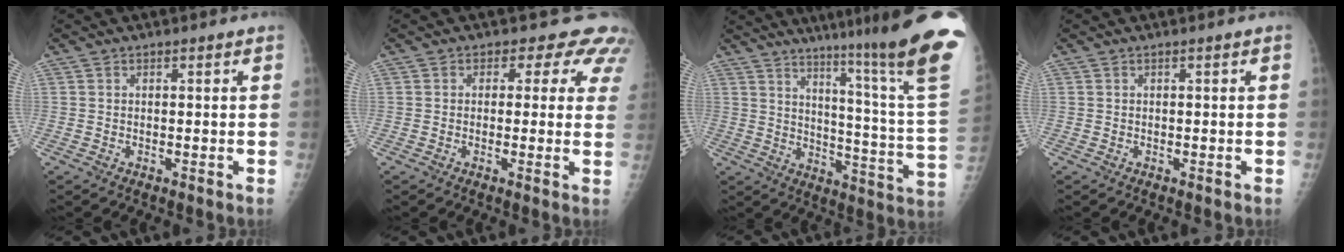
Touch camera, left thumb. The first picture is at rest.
{"total": 7.9, "force": [5.3, 4.9, 3.2], "torque": [0.010, -0.012, 0.036]}
{"total": 27.0, "force": [19.2, 0.0, 19.0], "torque": [-0.238, -0.140, 0.259]}
{"total": 0.0}